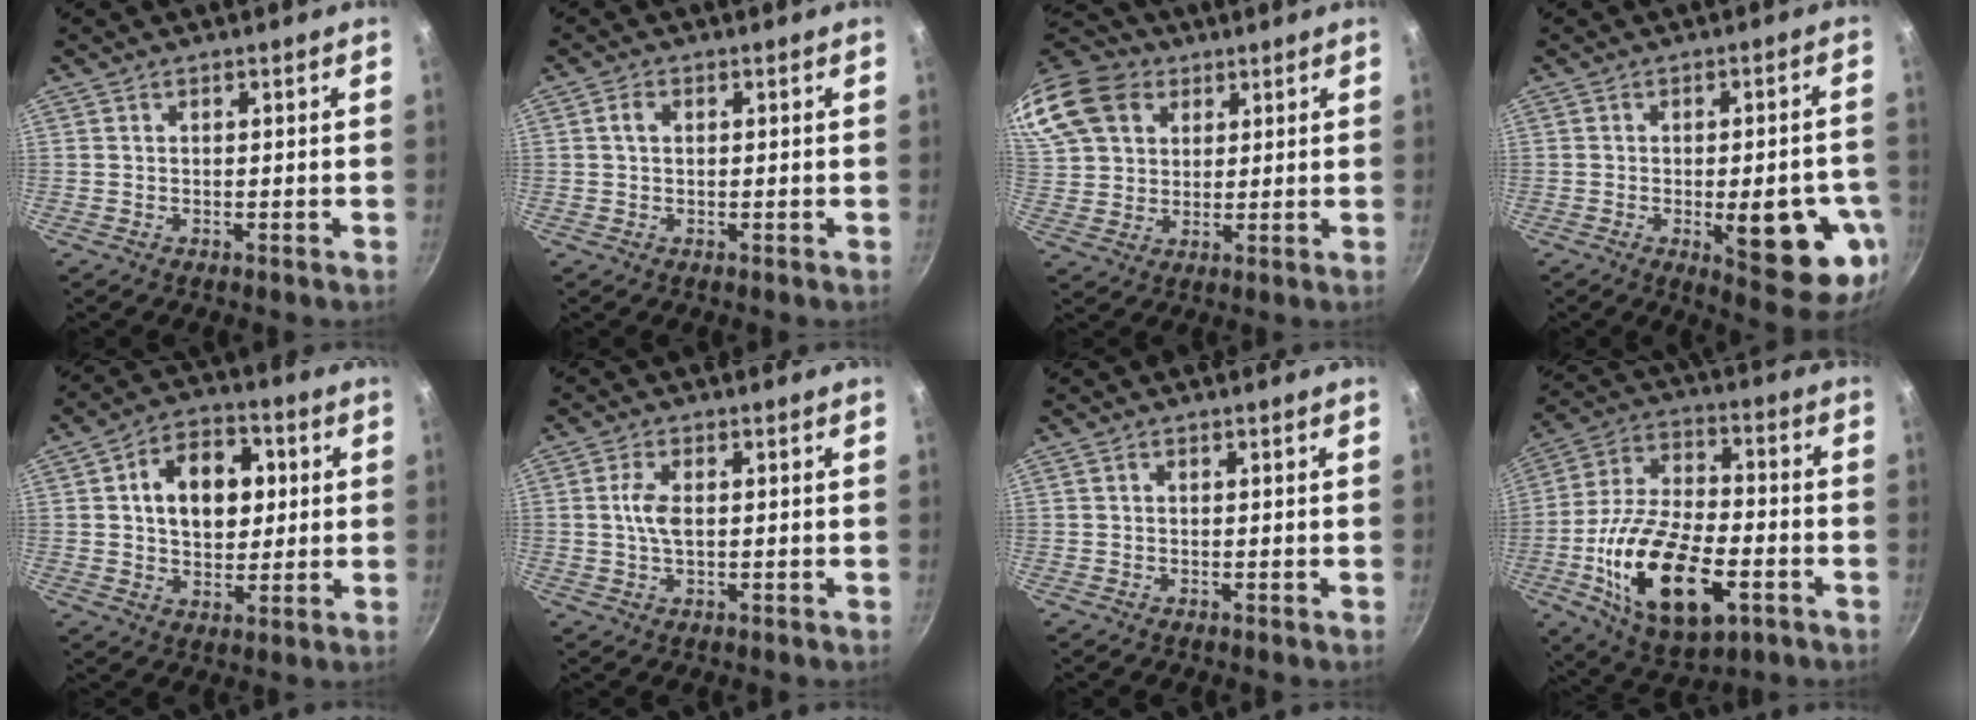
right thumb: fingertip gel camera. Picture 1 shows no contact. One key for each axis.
{"total": 2.0, "fx": 0.3, "fy": 1.4, "fz": 1.3, "tx": -0.020, "ty": 0.006, "tz": 0.004}
{"total": 21.8, "fx": 10.0, "fy": 16.2, "fz": 10.6, "tx": -0.257, "ty": 0.033, "tz": 0.189}
{"total": 16.4, "fx": -4.4, "fy": 5.6, "fz": 14.8, "tx": -0.156, "ty": 0.001, "tz": -0.049}
{"total": 13.5, "fx": 2.5, "fy": 9.5, "fz": 9.3, "tx": -0.102, "ty": 0.010, "tz": 0.031}
{"total": 4.2, "fx": 0.3, "fy": 2.2, "fz": 3.6, "tx": -0.071, "ty": 0.005, "tz": 0.003}
{"total": 0.0}
{"total": 22.3, "fx": -7.0, "fy": 11.4, "fz": 17.9, "tx": -0.322, "ty": 0.022, "tz": -0.117}